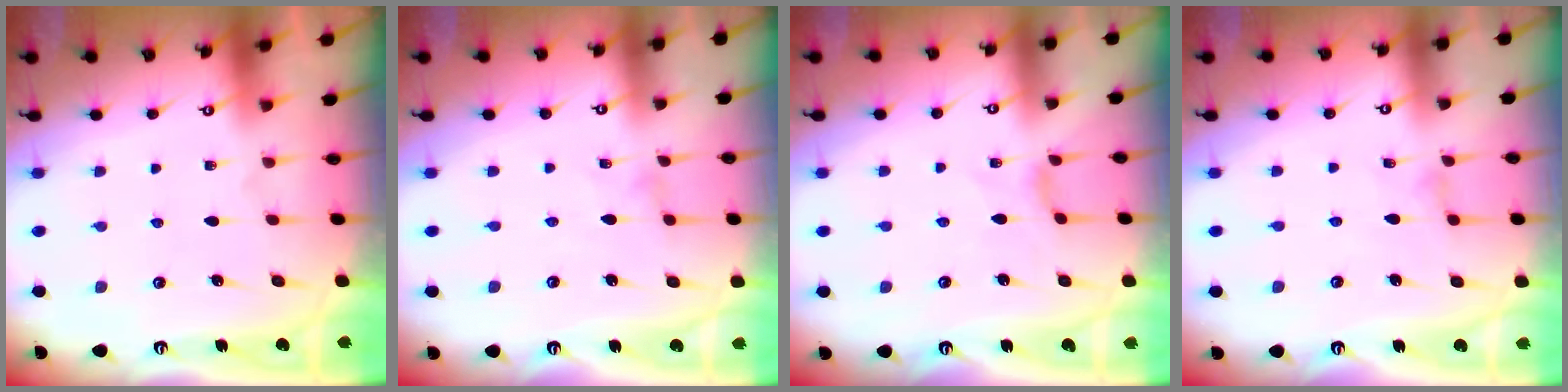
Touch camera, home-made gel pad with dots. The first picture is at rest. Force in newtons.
{"total": 0.0}
{"total": 0.8, "press": 0.7, "slide": 0.4}
{"total": 1.0, "press": 1.0, "slide": 0.2}